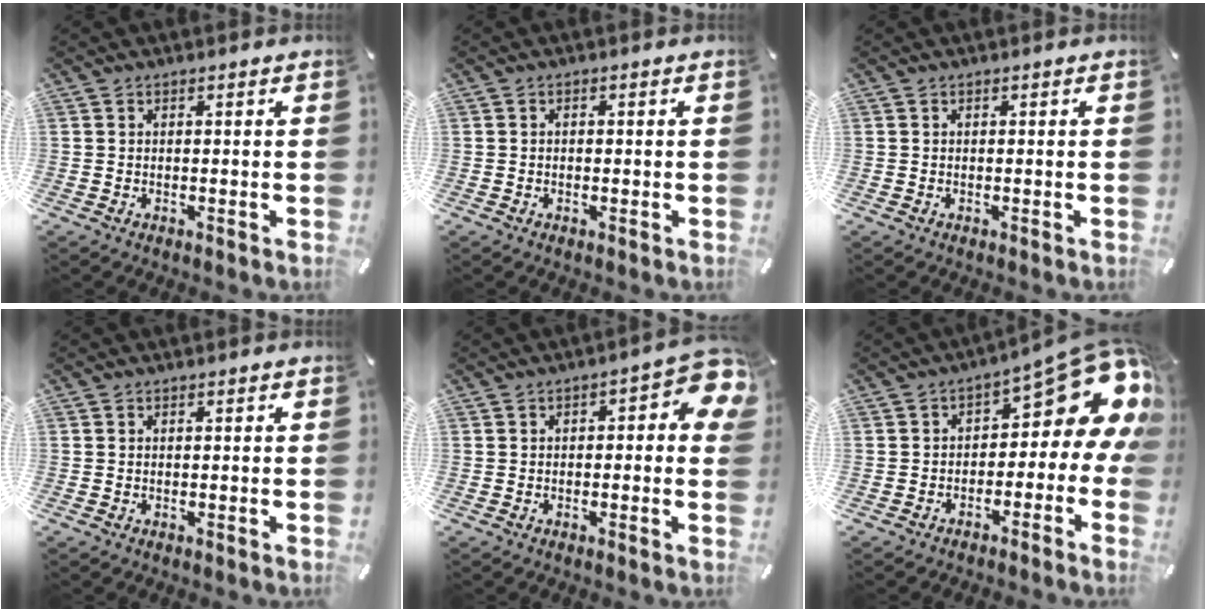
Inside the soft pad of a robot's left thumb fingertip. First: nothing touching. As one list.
[{"total": 0.7, "force": [-0.2, 0.5, 0.4], "torque": [-0.009, 0.002, -0.005]}, {"total": 0.0}, {"total": 0.0}, {"total": 7.5, "force": [1.2, 3.3, 6.7], "torque": [-0.073, -0.014, 0.015]}, {"total": 13.6, "force": [6.0, 6.3, 10.5], "torque": [-0.127, -0.053, 0.094]}]